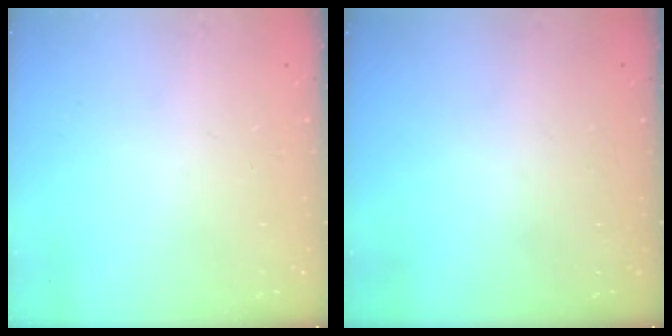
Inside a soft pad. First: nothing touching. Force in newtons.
{"total": 0.0}